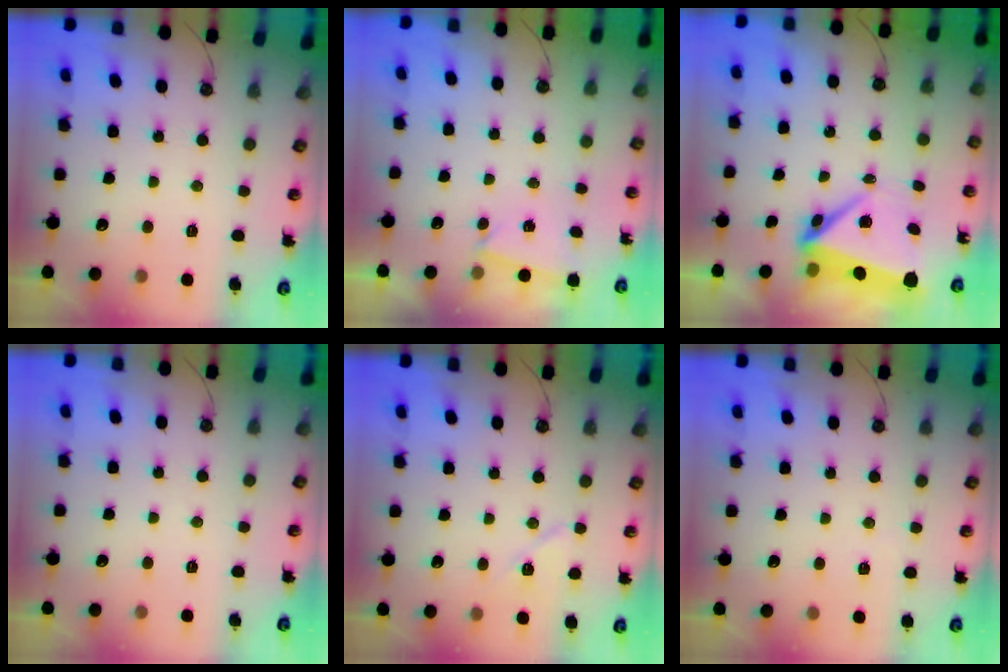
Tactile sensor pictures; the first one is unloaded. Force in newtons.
{"total": 1.2, "press": 1.1, "slide": 0.5}
{"total": 7.5, "press": 7.2, "slide": 1.8}
{"total": 0.0}
{"total": 7.3, "press": 7.2, "slide": 1.2}
{"total": 1.4, "press": 1.4, "slide": 0.5}